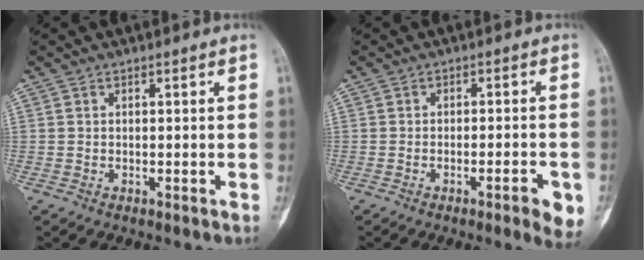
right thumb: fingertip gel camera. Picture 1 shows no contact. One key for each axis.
{"total": 5.9, "fx": -2.6, "fy": 1.3, "fz": 5.1, "tx": -0.065, "ty": 0.005, "tz": -0.031}